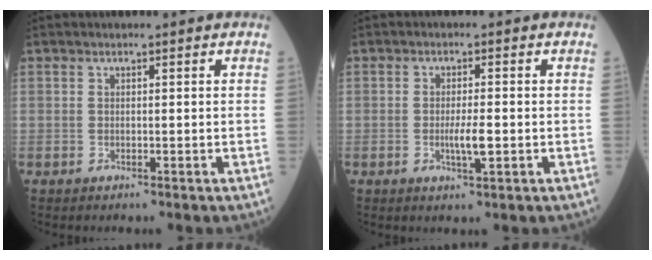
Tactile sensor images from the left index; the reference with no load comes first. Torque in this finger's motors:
{"motor_torque": [0.82, 0.21, 0.33, 0.09]}